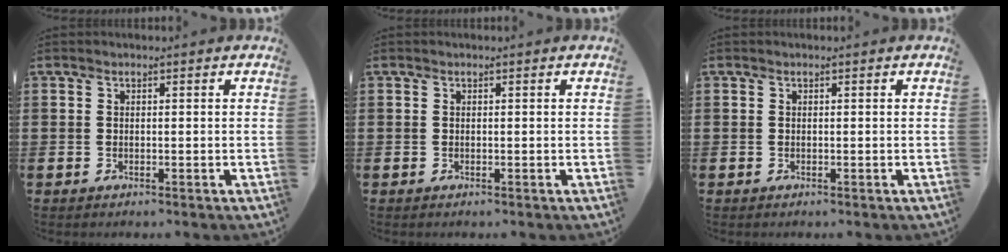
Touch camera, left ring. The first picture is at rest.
{"total": 0.0}
{"total": 0.0}